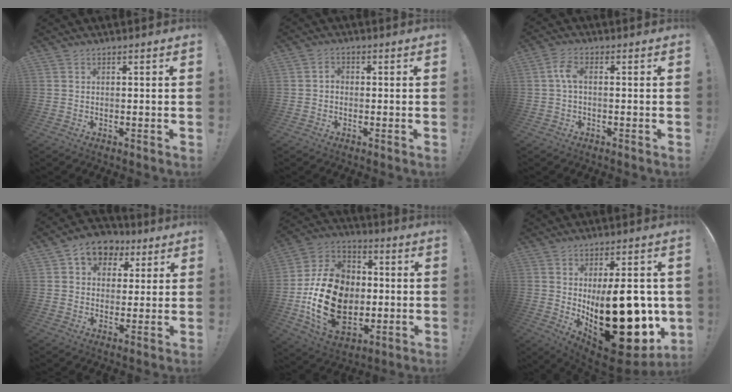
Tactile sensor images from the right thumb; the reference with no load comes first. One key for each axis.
{"total": 1.8, "fx": -0.8, "fy": 1.3, "fz": 1.0, "tx": -0.017, "ty": 0.008, "tz": -0.016}
{"total": 4.4, "fx": 0.1, "fy": 1.8, "fz": 4.0, "tx": -0.080, "ty": 0.006, "tz": 0.002}
{"total": 8.8, "fx": 3.9, "fy": 7.0, "fz": 3.5, "tx": -0.052, "ty": -0.014, "tz": 0.077}
{"total": 22.1, "fx": -2.1, "fy": 17.1, "fz": 13.8, "tx": -0.241, "ty": 0.028, "tz": -0.019}
{"total": 26.3, "fx": -1.3, "fy": 12.9, "fz": 22.9, "tx": -0.324, "ty": -0.014, "tz": 0.005}